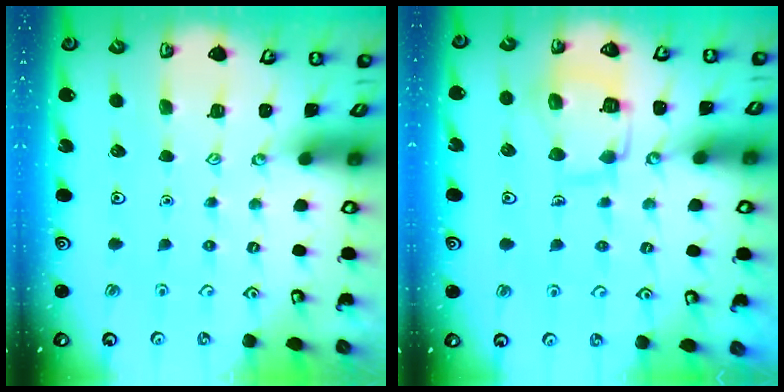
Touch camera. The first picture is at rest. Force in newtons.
{"total": 12.7, "press": 12.6, "slide": 1.2}